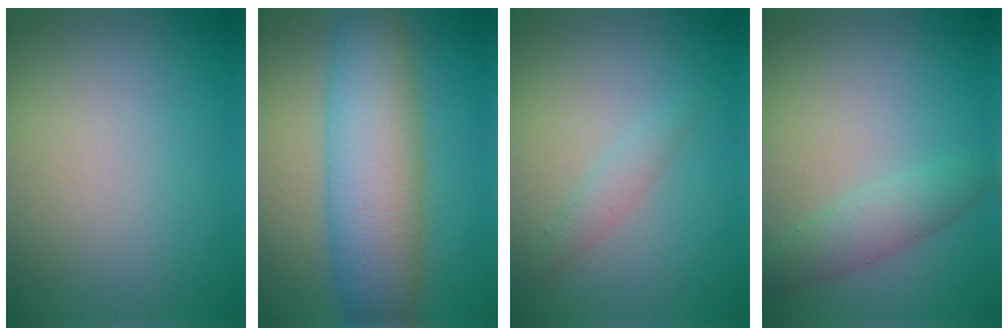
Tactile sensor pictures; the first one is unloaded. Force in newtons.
{"total": 8.6, "press": 8.6, "slide": 0.1}
{"total": 1.4, "press": 1.4, "slide": 0.1}
{"total": 2.6, "press": 2.6, "slide": 0.1}